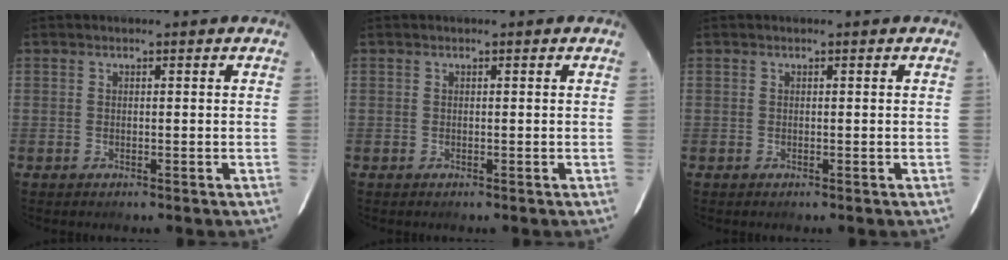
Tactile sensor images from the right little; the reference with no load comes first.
{"total": 0.0}
{"total": 0.0}